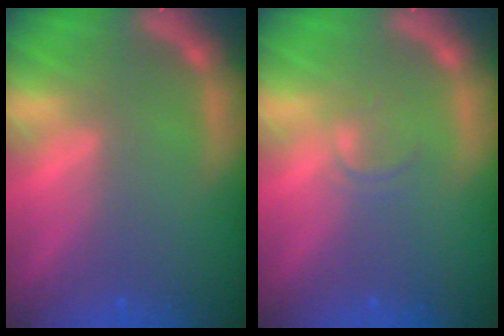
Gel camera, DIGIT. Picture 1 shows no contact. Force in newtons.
{"total": 1.4}